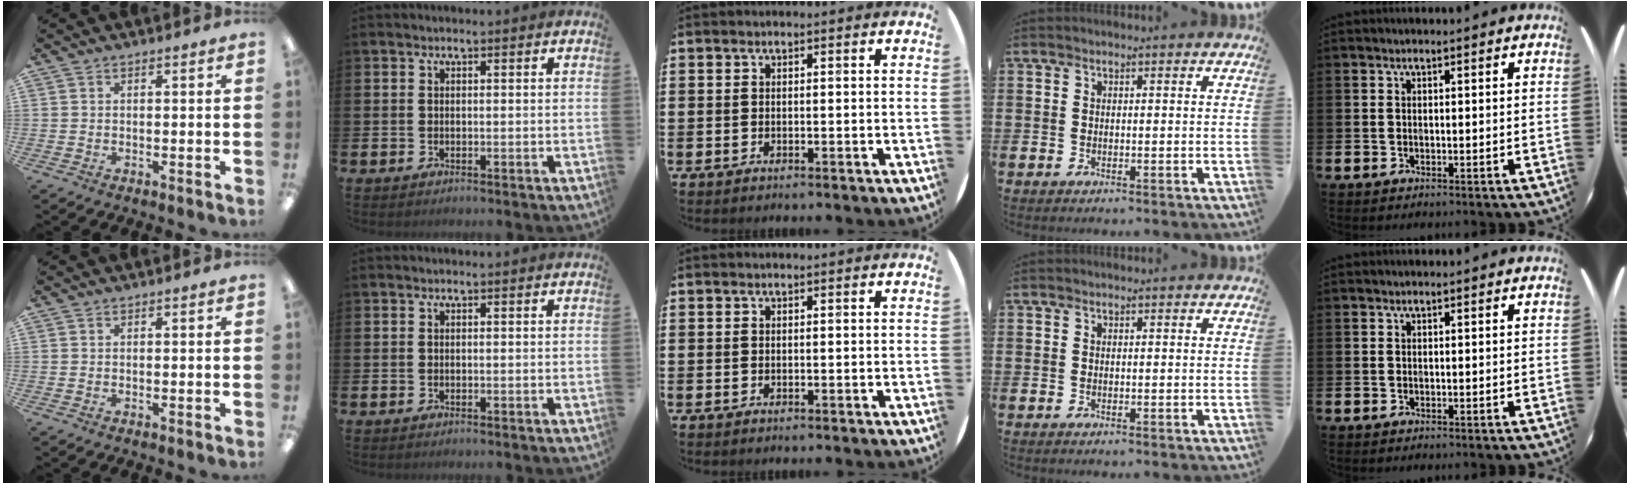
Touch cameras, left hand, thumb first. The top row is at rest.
{}